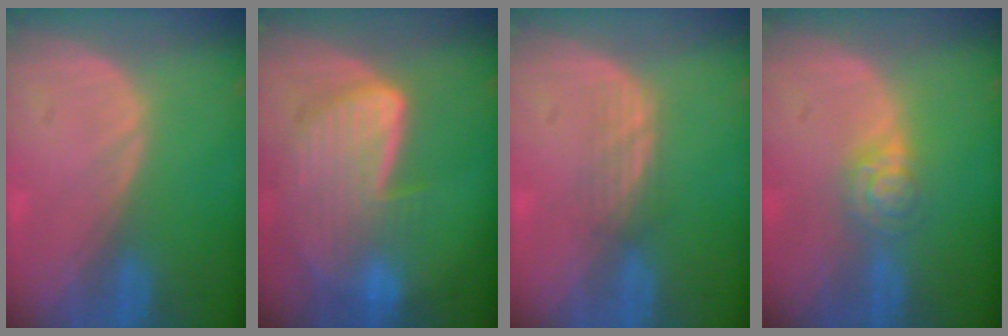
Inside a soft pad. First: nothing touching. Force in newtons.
{"total": 8.8, "press": 7.9, "slide": 4.0}
{"total": 2.4, "press": 2.4, "slide": 0.5}
{"total": 4.6, "press": 3.9, "slide": 2.6}